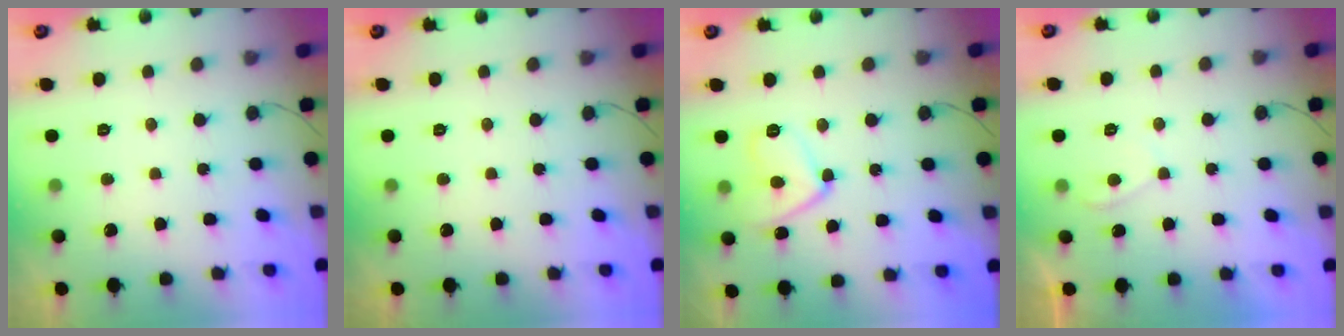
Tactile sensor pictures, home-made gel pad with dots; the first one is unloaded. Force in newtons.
{"total": 0.0}
{"total": 9.4, "press": 9.3, "slide": 0.8}
{"total": 1.3, "press": 1.2, "slide": 0.6}